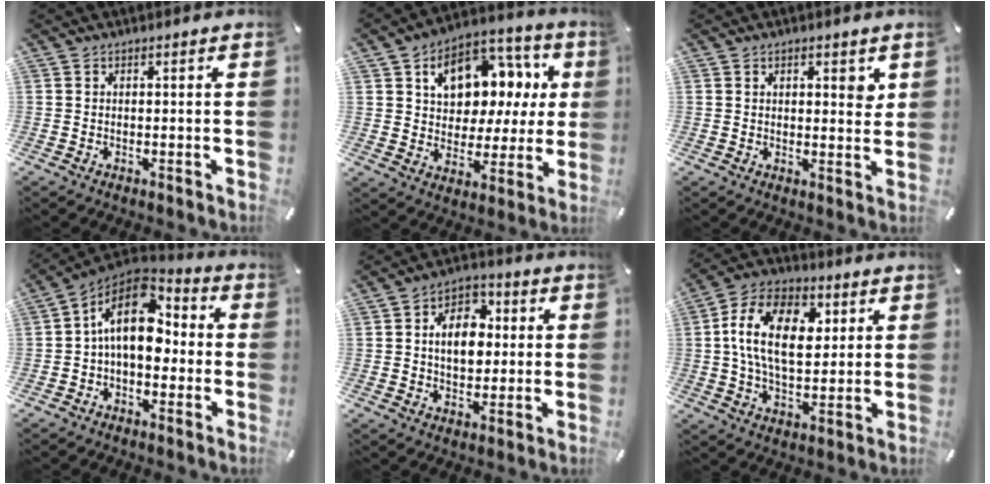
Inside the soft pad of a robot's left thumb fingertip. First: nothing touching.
{"total": 13.2, "force": [5.1, 9.8, 7.2], "torque": [-0.117, -0.023, 0.093]}
{"total": 3.7, "force": [1.9, 1.8, 2.7], "torque": [-0.024, -0.009, 0.025]}
{"total": 14.6, "force": [1.3, 9.4, 11.1], "torque": [-0.200, -0.002, 0.020]}
{"total": 9.8, "force": [0.6, 7.4, 6.4], "torque": [-0.112, 0.006, 0.005]}
{"total": 16.3, "force": [3.4, 10.4, 12.1], "torque": [-0.233, 0.010, 0.059]}